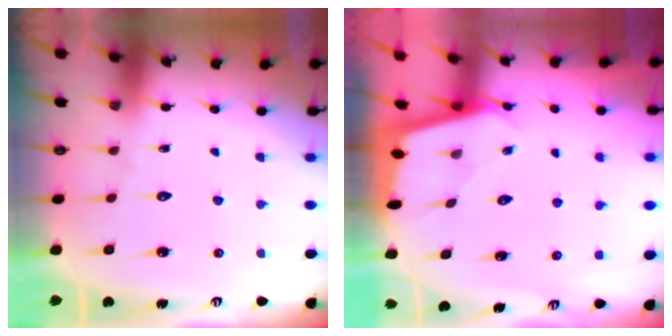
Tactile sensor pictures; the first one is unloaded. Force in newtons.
{"total": 2.0, "press": 2.0, "slide": 0.2}